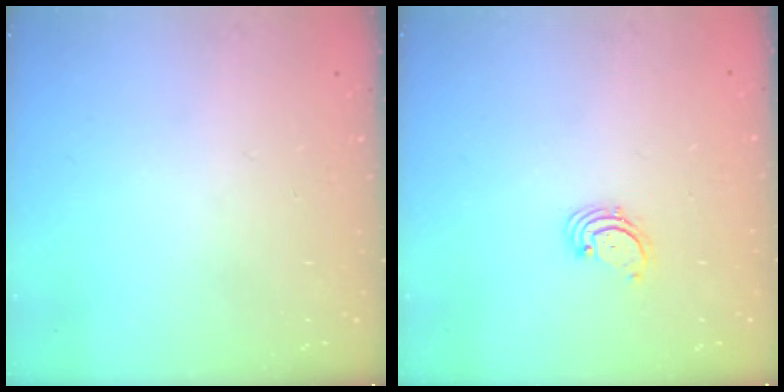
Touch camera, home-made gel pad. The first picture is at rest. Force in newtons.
{"total": 1.7, "press": 1.7, "slide": 0.2}